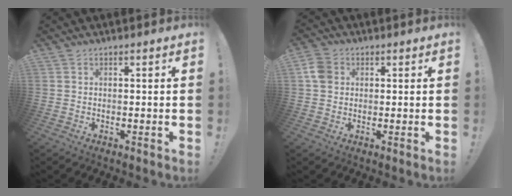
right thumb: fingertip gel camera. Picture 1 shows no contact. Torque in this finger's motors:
{"motor_torque": [0.22, 0.32, 0.43, 0.04, -0.02]}